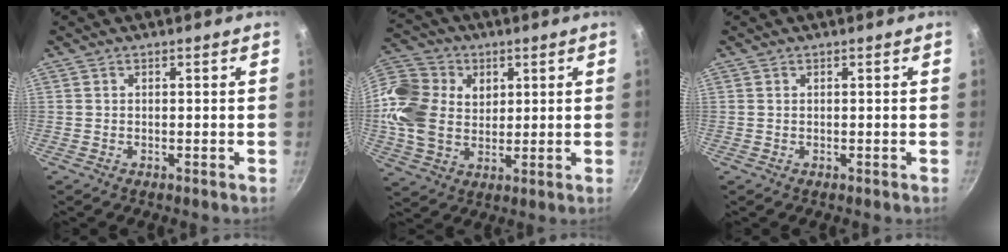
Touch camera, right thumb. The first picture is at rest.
{"total": 17.3, "force": [4.1, 13.6, 9.8], "torque": [-0.200, 0.002, 0.072]}
{"total": 0.0}